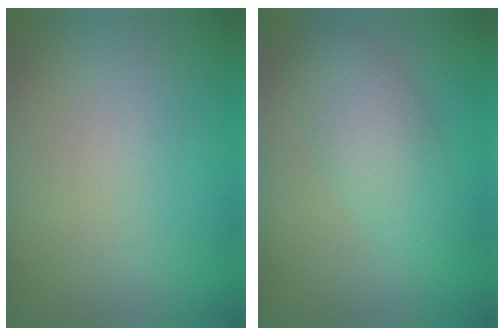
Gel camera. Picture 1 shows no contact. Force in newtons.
{"total": 3.9, "press": 3.9, "slide": 0.1}